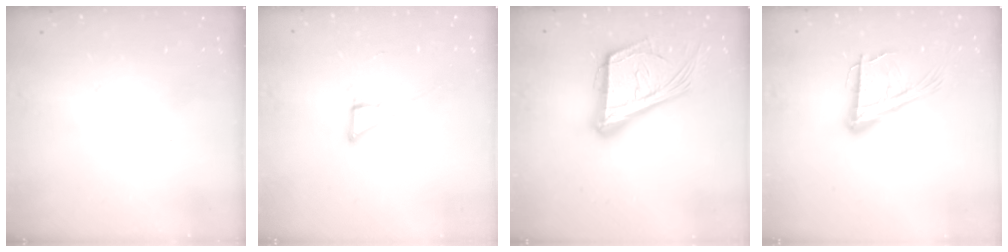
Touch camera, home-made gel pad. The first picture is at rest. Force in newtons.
{"total": 6.1, "press": 6.1, "slide": 0.4}
{"total": 23.2, "press": 22.7, "slide": 5.0}
{"total": 17.0, "press": 16.5, "slide": 3.9}